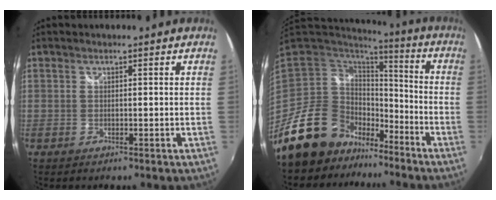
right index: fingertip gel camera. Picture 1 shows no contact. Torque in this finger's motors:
{"motor_torque": [0.19, -0.31, -0.13, -0.21]}